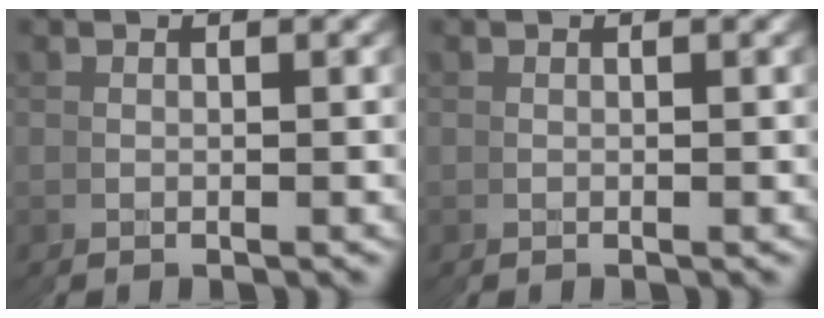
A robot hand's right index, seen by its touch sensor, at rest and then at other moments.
{"total": 0.0}